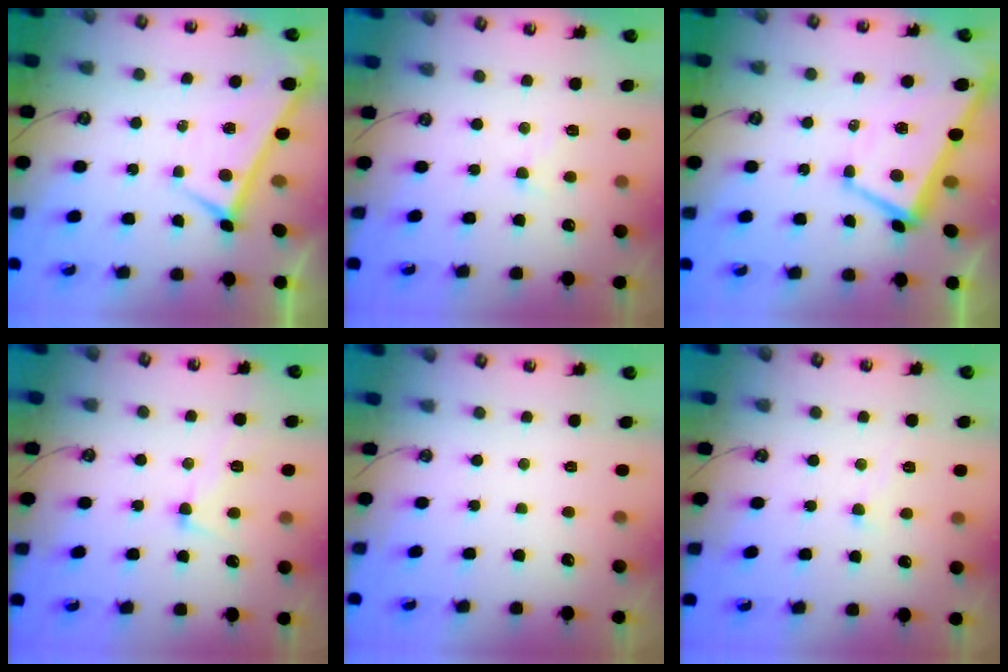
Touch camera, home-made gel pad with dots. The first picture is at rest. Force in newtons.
{"total": 0.9, "press": 0.7, "slide": 0.5}
{"total": 2.8, "press": 2.7, "slide": 0.9}
{"total": 4.8, "press": 4.8, "slide": 0.6}
{"total": 0.0}
{"total": 4.1, "press": 4.1, "slide": 0.5}